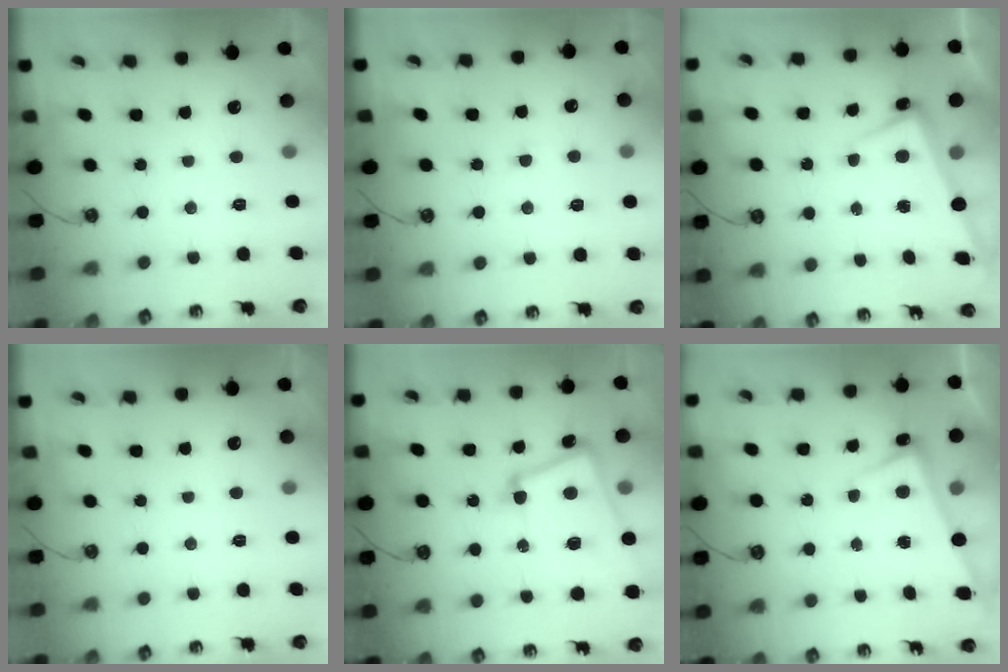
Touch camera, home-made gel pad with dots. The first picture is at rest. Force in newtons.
{"total": 2.7, "press": 2.7, "slide": 0.5}
{"total": 2.2, "press": 2.1, "slide": 0.8}
{"total": 0.0}
{"total": 16.7, "press": 16.6, "slide": 2.4}
{"total": 2.7, "press": 2.7, "slide": 0.6}